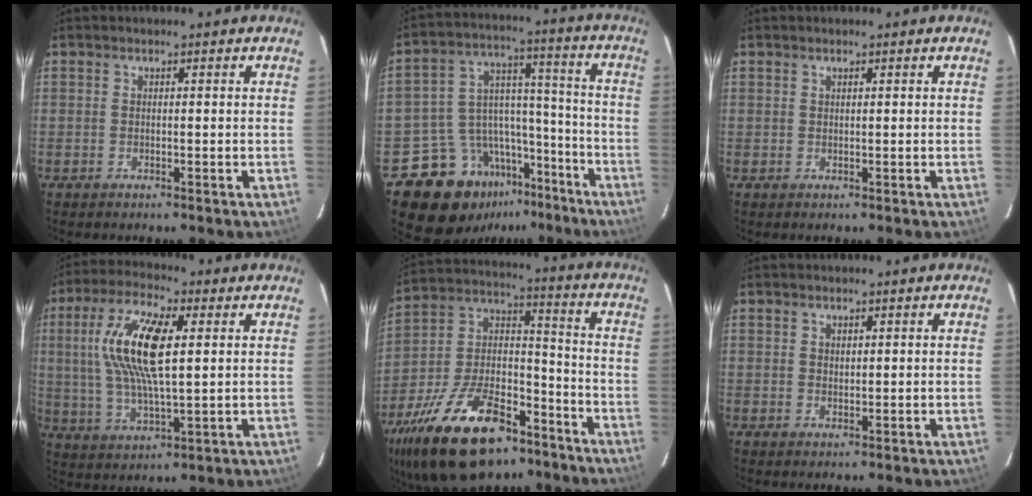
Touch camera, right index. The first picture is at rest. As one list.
[{"total": 19.1, "force": [-14.2, 11.1, 6.3], "torque": [-0.134, 0.059, -0.208]}, {"total": 0.6, "force": [0.4, 0.5, 0.0], "torque": [0.002, 0.003, 0.006]}, {"total": 14.7, "force": [3.3, 4.8, 13.5], "torque": [-0.265, 0.011, 0.063]}, {"total": 26.0, "force": [-16.7, 12.3, 15.7], "torque": [-0.311, 0.005, -0.269]}, {"total": 1.1, "force": [0.6, 0.9, 0.3], "torque": [-0.003, 0.003, 0.011]}]